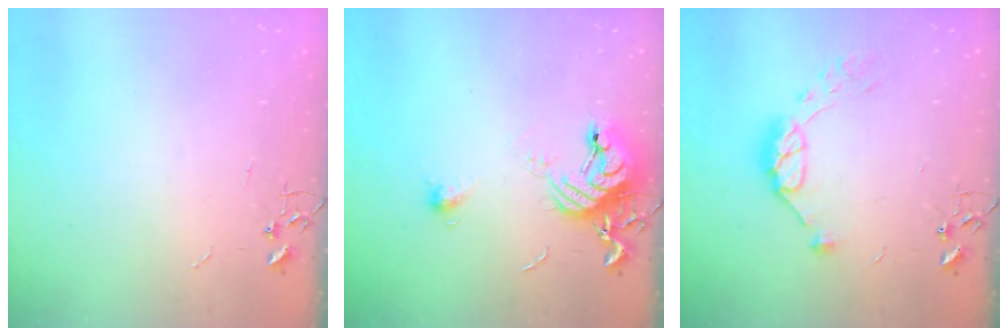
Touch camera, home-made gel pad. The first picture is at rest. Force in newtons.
{"total": 12.3, "press": 12.2, "slide": 1.3}
{"total": 11.1, "press": 11.1, "slide": 1.0}